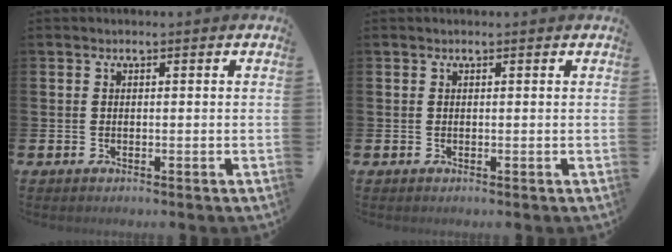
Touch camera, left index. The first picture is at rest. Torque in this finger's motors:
{"motor_torque": [0.87, -1.27, 0.17, 0.01]}